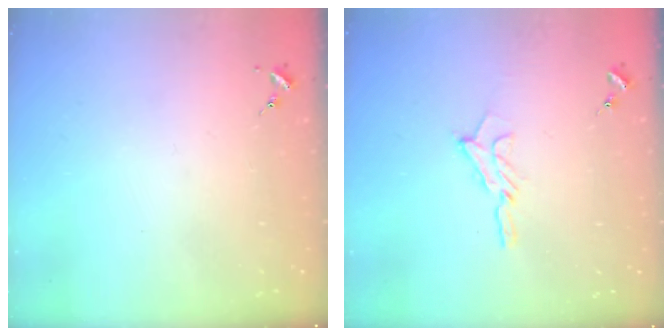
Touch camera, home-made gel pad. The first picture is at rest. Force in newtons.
{"total": 8.2, "press": 8.2, "slide": 0.6}